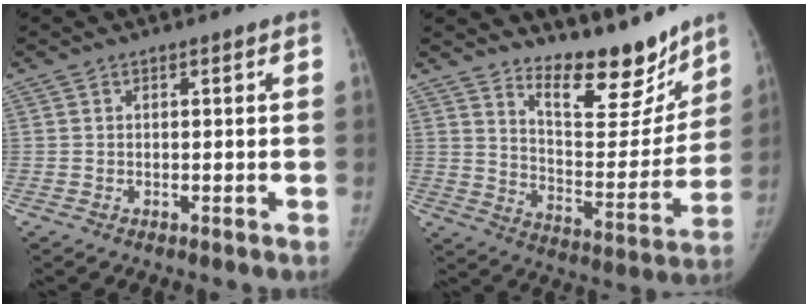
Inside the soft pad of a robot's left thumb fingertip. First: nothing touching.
{"total": 16.6, "force": [13.6, 5.7, 7.6], "torque": [-0.054, -0.113, 0.215]}